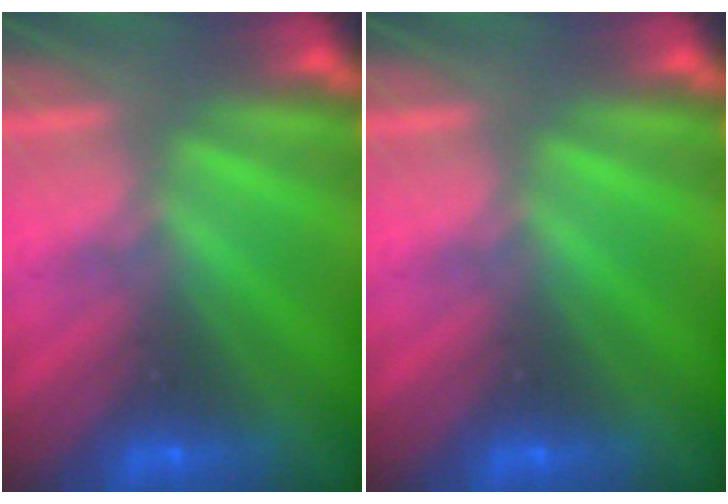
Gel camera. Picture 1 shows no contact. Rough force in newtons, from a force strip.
{"total": 0.0}